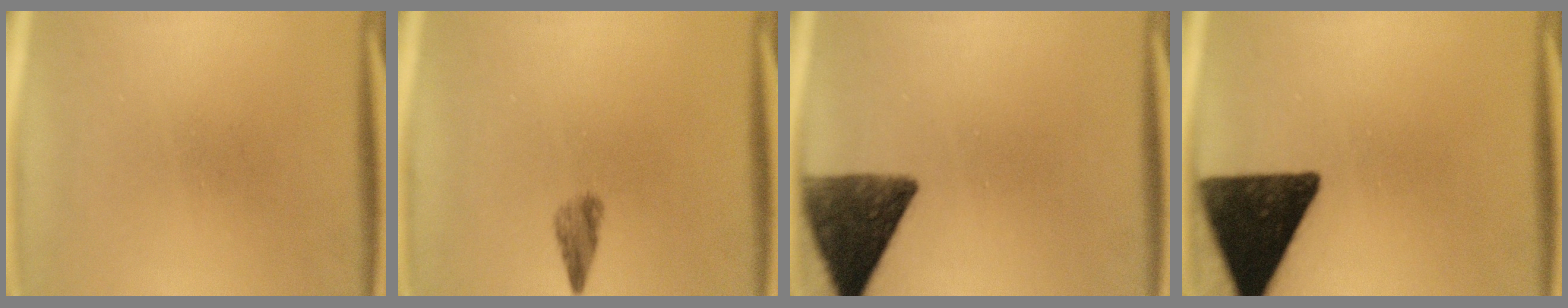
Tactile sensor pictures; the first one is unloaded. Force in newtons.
{"total": 2.2}
{"total": 11.1}
{"total": 16.3}